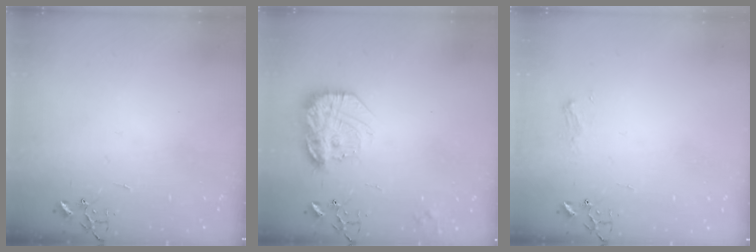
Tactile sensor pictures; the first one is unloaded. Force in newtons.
{"total": 17.3, "press": 17.3, "slide": 1.3}
{"total": 6.0, "press": 6.0, "slide": 0.7}